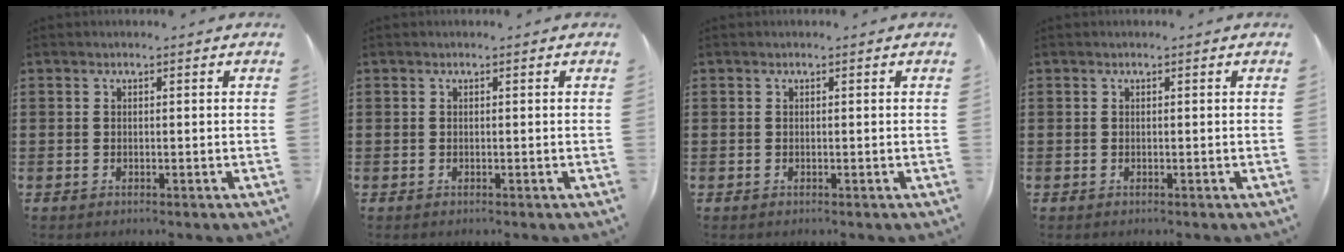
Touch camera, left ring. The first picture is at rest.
{"total": 0.0}
{"total": 0.0}
{"total": 0.0}